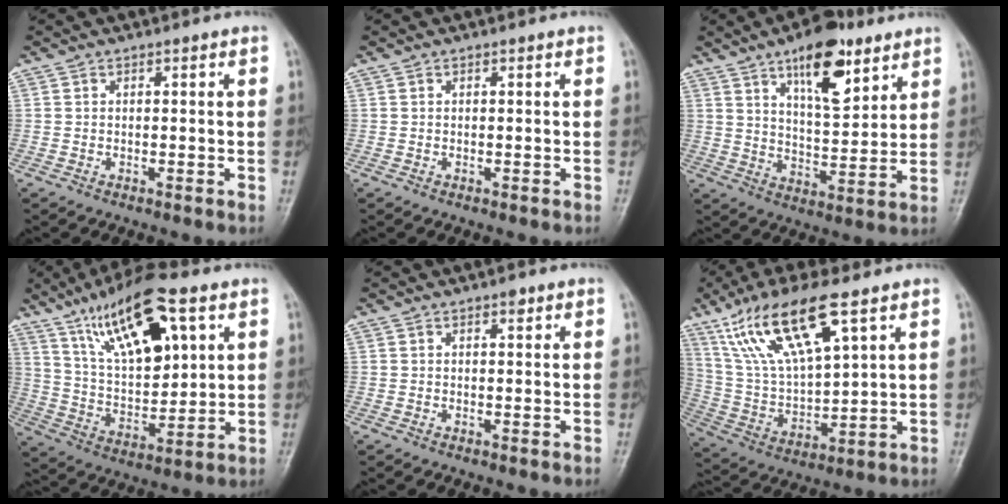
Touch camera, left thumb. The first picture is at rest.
{"total": 0.0}
{"total": 13.9, "force": [8.1, 5.7, 9.7], "torque": [-0.119, -0.046, 0.129]}
{"total": 18.6, "force": [9.4, 7.3, 14.3], "torque": [-0.214, -0.026, 0.174]}
{"total": 1.2, "force": [0.7, 0.5, 0.8], "torque": [-0.005, -0.001, 0.007]}
{"total": 17.8, "force": [9.9, 5.4, 13.7], "torque": [-0.260, -0.025, 0.201]}